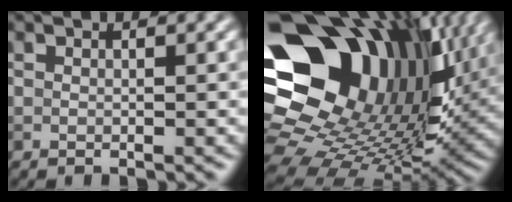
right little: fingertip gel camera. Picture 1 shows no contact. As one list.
[{"total": 19.9, "force": [6.3, 14.7, 11.8], "torque": [-0.238, -0.013, 0.122]}]